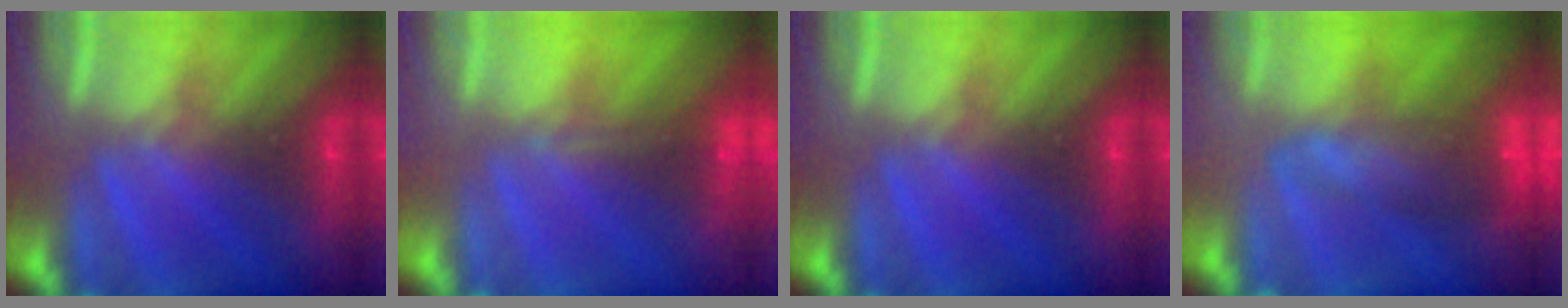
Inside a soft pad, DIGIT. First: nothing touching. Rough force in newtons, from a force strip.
{"total": 1.7}
{"total": 0.0}
{"total": 7.2}